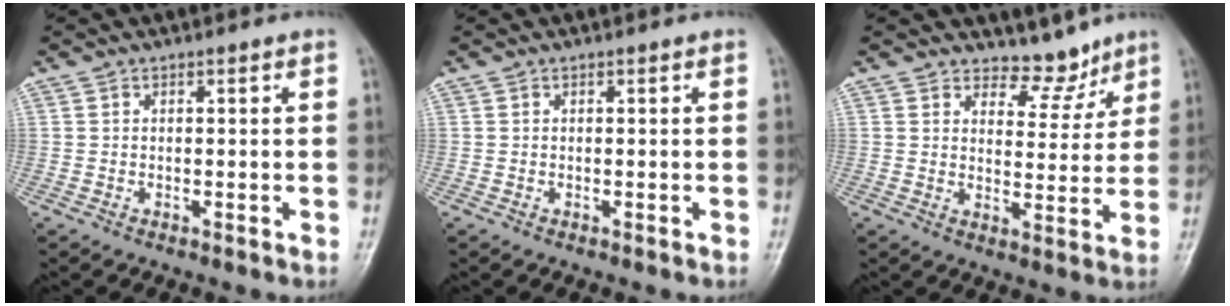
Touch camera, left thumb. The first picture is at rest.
{"total": 0.0}
{"total": 5.9, "force": [5.1, 2.9, 0.5], "torque": [0.022, -0.046, 0.082]}